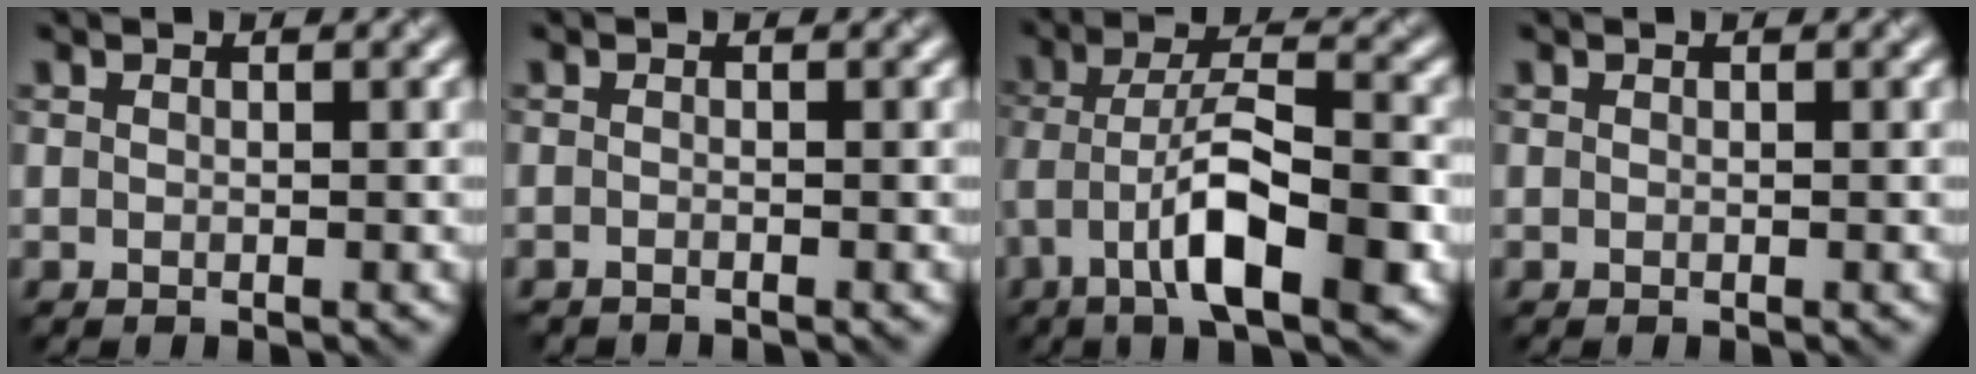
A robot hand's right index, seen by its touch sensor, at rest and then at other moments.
{"total": 0.7, "force": [-0.7, 0.0, 0.0], "torque": [-0.001, -0.004, -0.018]}
{"total": 8.0, "force": [-3.1, 2.7, 6.9], "torque": [-0.121, 0.021, -0.057]}
{"total": 0.0}